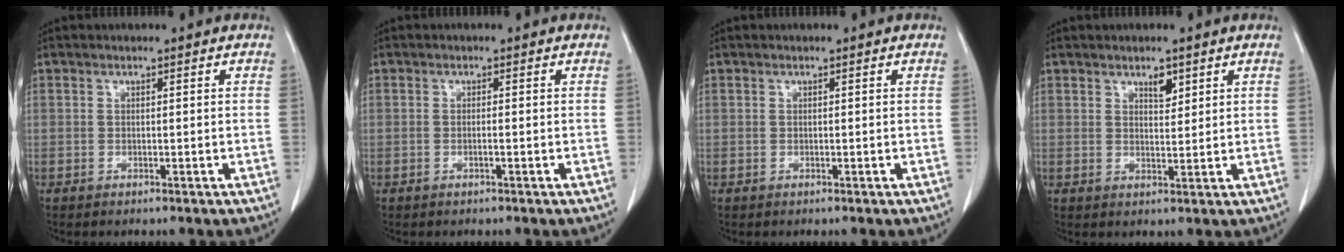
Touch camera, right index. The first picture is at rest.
{"total": 0.6, "force": [-0.3, -0.1, 0.5], "torque": [-0.010, 0.002, -0.007]}
{"total": 0.0}
{"total": 2.4, "force": [1.6, 1.0, 1.5], "torque": [-0.024, -0.005, 0.028]}